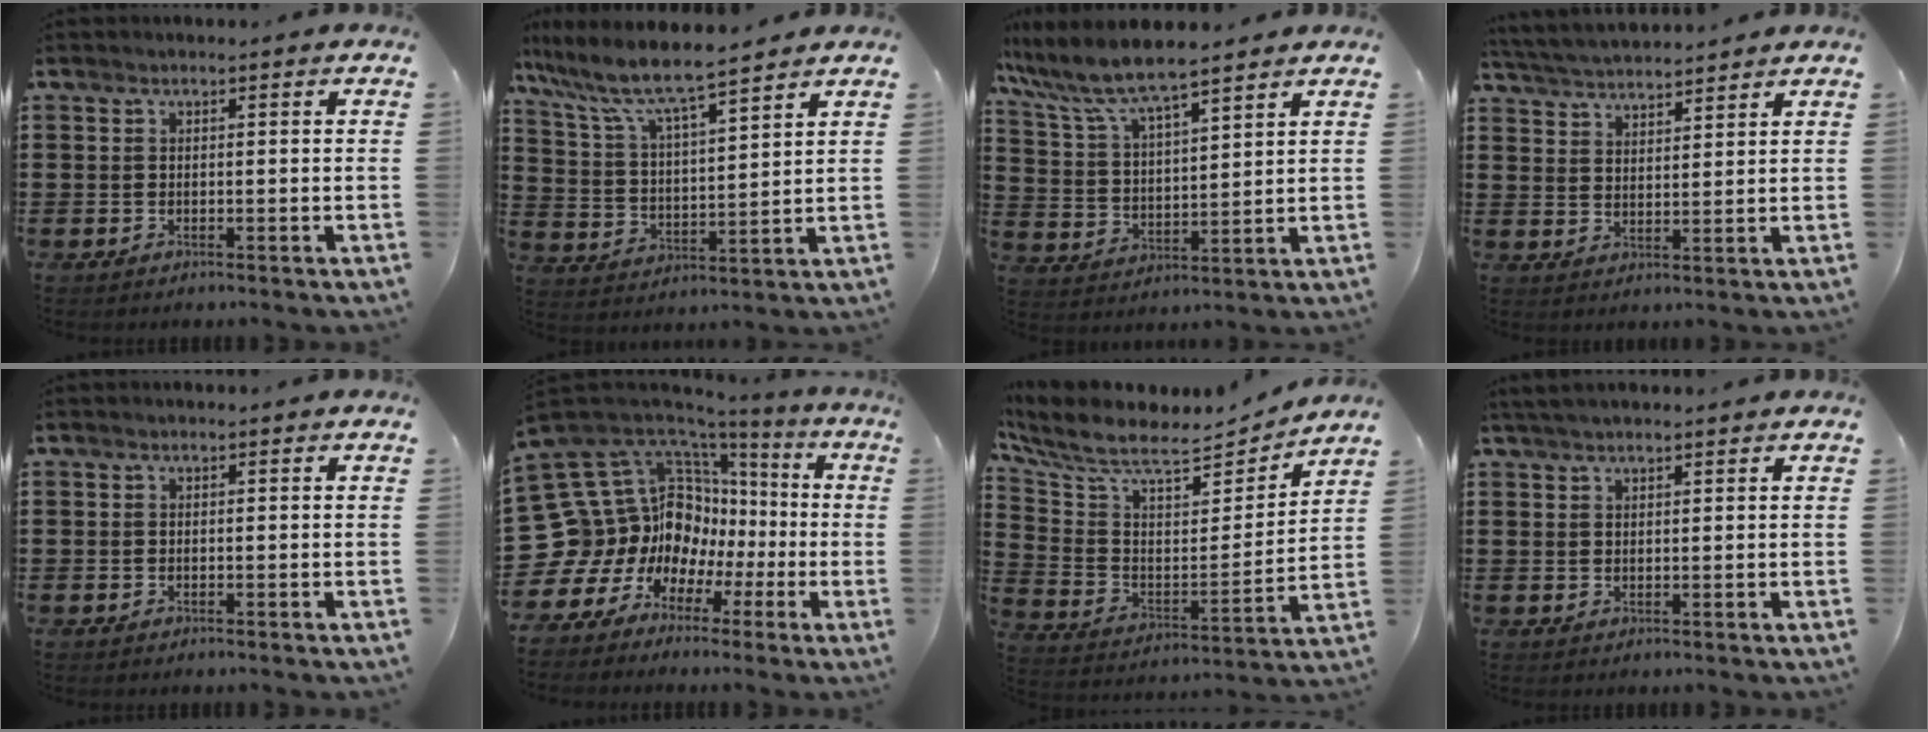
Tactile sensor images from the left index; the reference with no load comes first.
{"total": 7.2, "force": [6.4, 0.7, 3.3], "torque": [-0.092, -0.035, 0.105]}
{"total": 7.4, "force": [6.5, 0.9, 3.3], "torque": [-0.093, -0.031, 0.111]}
{"total": 3.9, "force": [3.9, 0.0, 0.3], "torque": [-0.022, -0.017, 0.070]}
{"total": 0.0}
{"total": 16.3, "force": [1.5, 14.9, 6.4], "torque": [-0.208, -0.043, 0.057]}
{"total": 8.7, "force": [7.4, 2.1, 4.1], "torque": [-0.115, -0.052, 0.123]}
{"total": 1.8, "force": [1.6, 0.2, 0.8], "torque": [-0.018, 0.002, 0.029]}